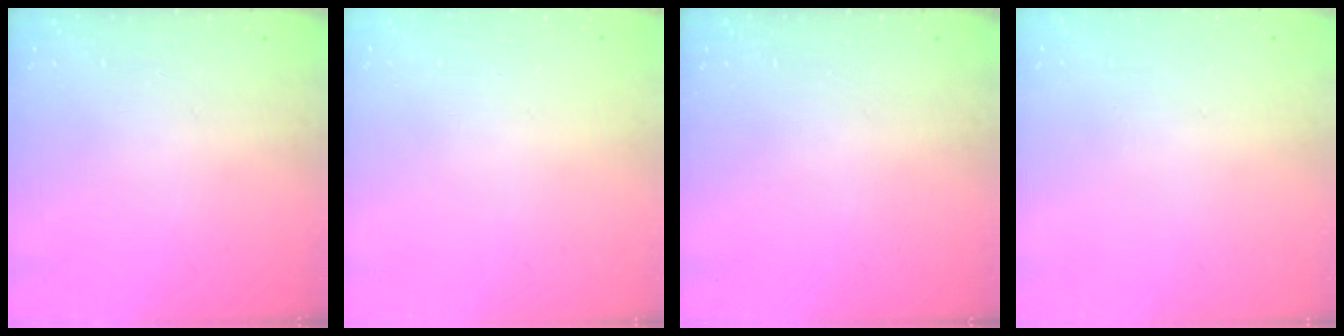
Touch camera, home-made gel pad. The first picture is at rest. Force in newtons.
{"total": 0.0}
{"total": 0.0}
{"total": 0.0}